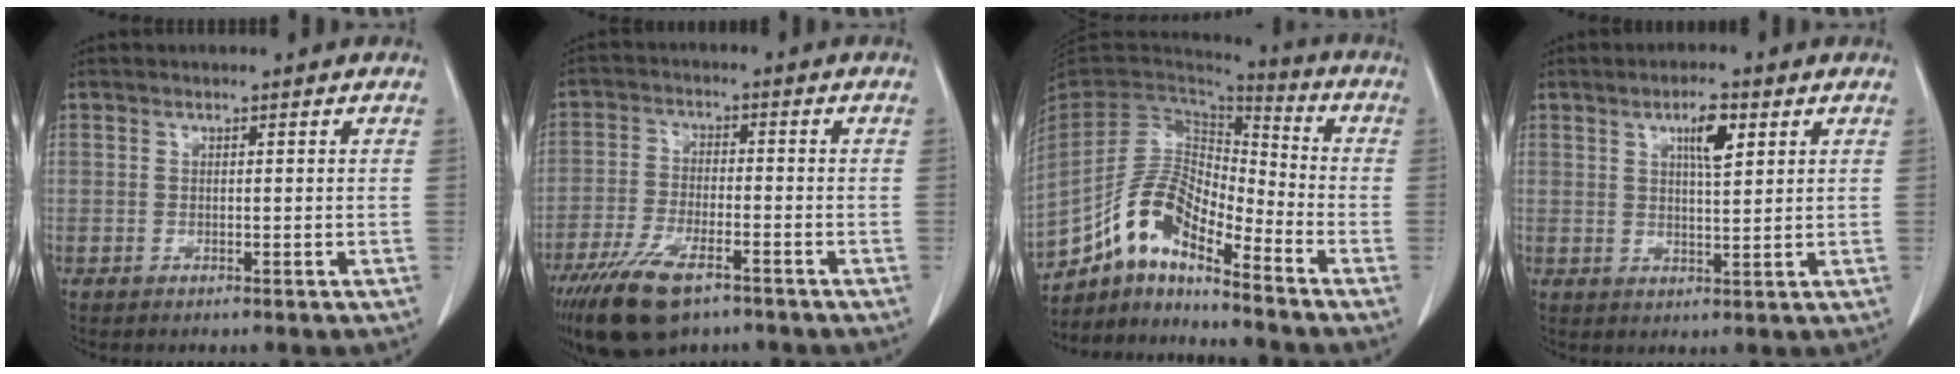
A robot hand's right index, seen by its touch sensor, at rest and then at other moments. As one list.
[{"total": 10.8, "force": [-7.3, 3.6, 7.1], "torque": [-0.138, -0.018, -0.129]}, {"total": 12.6, "force": [-9.4, 3.5, 7.7], "torque": [-0.156, 0.028, -0.176]}, {"total": 4.8, "force": [2.2, 1.0, 4.2], "torque": [-0.071, 0.000, 0.037]}]